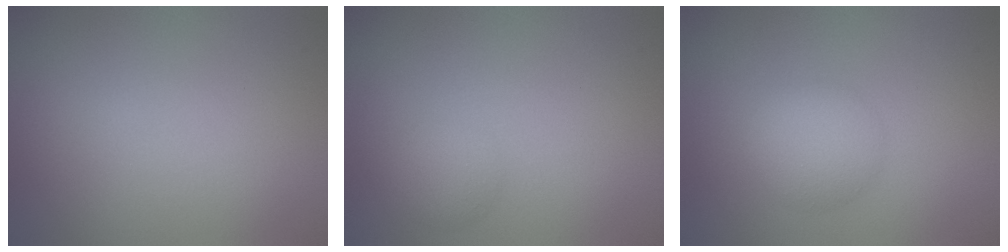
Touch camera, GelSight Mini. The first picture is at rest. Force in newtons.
{"total": 1.7, "press": 1.7, "slide": 0.1}
{"total": 3.5, "press": 3.5, "slide": 0.1}